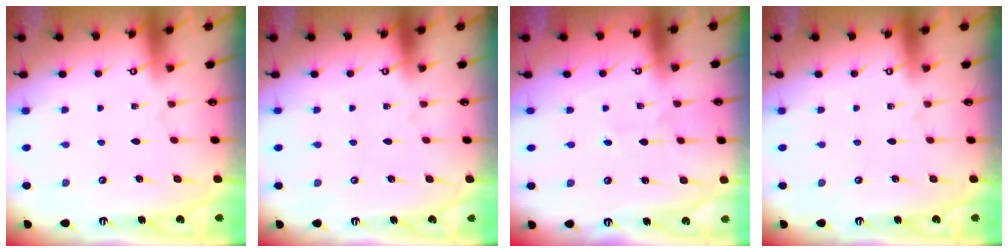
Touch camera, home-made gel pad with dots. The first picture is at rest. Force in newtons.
{"total": 0.0}
{"total": 1.5, "press": 1.5, "slide": 0.1}
{"total": 0.0}